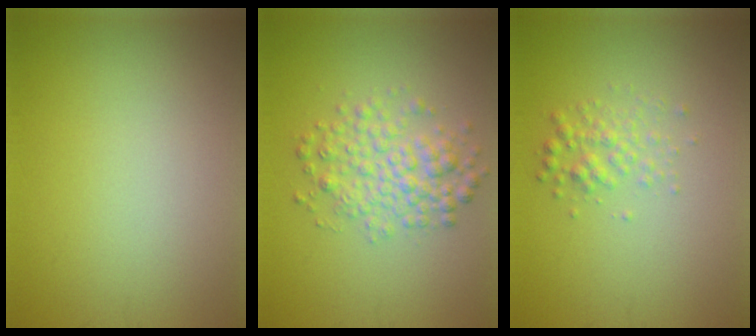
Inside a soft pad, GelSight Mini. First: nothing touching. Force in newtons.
{"total": 3.9, "press": 3.9, "slide": 0.1}
{"total": 1.9, "press": 1.9, "slide": 0.0}